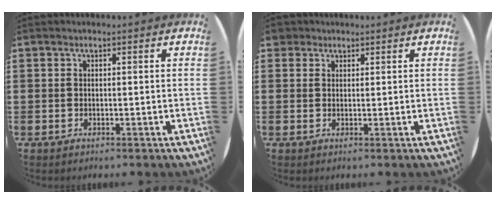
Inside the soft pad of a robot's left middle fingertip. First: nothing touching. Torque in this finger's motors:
{"motor_torque": [0.12, -0.07, -0.01, 0.01]}